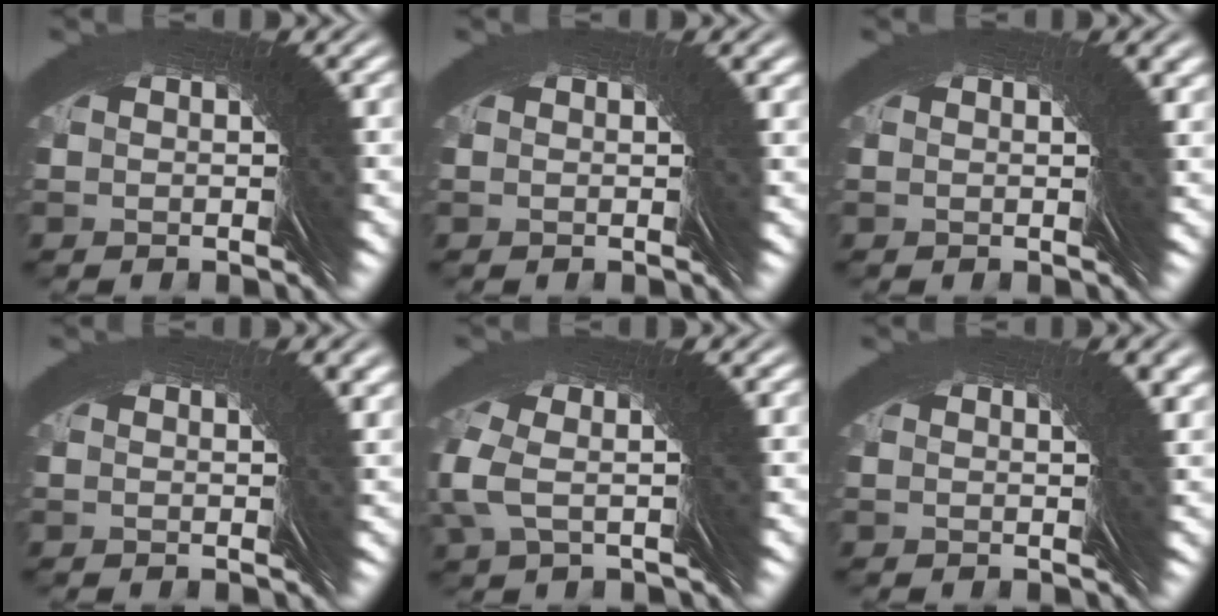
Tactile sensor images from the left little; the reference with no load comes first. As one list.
[{"total": 2.5, "force": [0.5, -2.1, -1.3], "torque": [0.031, 0.016, 0.006]}, {"total": 3.3, "force": [0.5, -2.8, -1.7], "torque": [0.036, 0.019, 0.005]}, {"total": 3.7, "force": [0.5, -3.2, -1.9], "torque": [0.041, 0.022, 0.005]}, {"total": 3.1, "force": [2.3, -2.1, 0.2], "torque": [0.010, 0.049, 0.020]}, {"total": 4.2, "force": [0.5, -3.6, -2.0], "torque": [0.043, 0.024, 0.004]}]